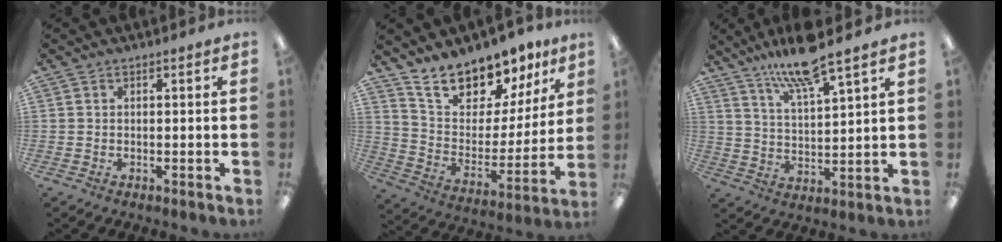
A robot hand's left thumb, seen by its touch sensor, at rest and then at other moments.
{"total": 15.5, "force": [13.8, 5.7, 3.9], "torque": [-0.083, -0.116, 0.250]}
{"total": 11.7, "force": [9.5, 1.9, 6.5], "torque": [-0.127, -0.044, 0.167]}